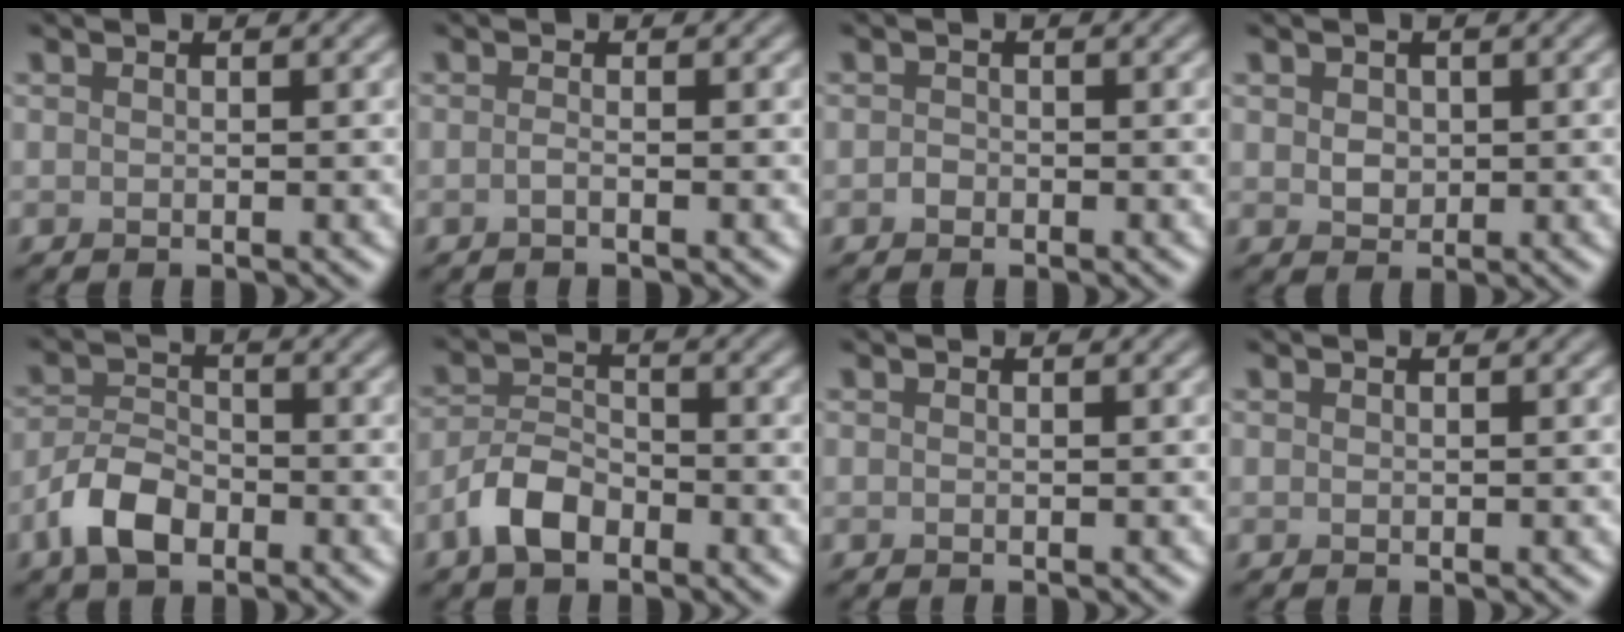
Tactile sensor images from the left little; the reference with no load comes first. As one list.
[{"total": 0.8, "force": [-0.4, 0.2, 0.6], "torque": [-0.013, -0.002, -0.010]}, {"total": 0.8, "force": [-0.4, 0.6, 0.2], "torque": [-0.003, -0.002, -0.009]}, {"total": 1.7, "force": [0.5, 1.4, 0.9], "torque": [-0.018, -0.001, 0.010]}, {"total": 4.4, "force": [-2.4, 2.4, 2.7], "torque": [-0.049, 0.003, -0.053]}, {"total": 3.9, "force": [-2.3, 2.1, 2.3], "torque": [-0.042, 0.006, -0.053]}, {"total": 0.0}, {"total": 0.0}]